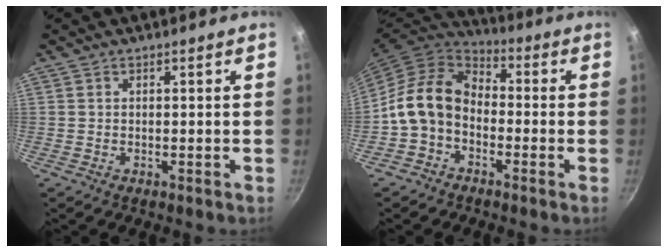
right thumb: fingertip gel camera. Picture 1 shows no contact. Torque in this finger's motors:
{"motor_torque": [0.03, 0.68, 0.84, -1.00, 0.18]}